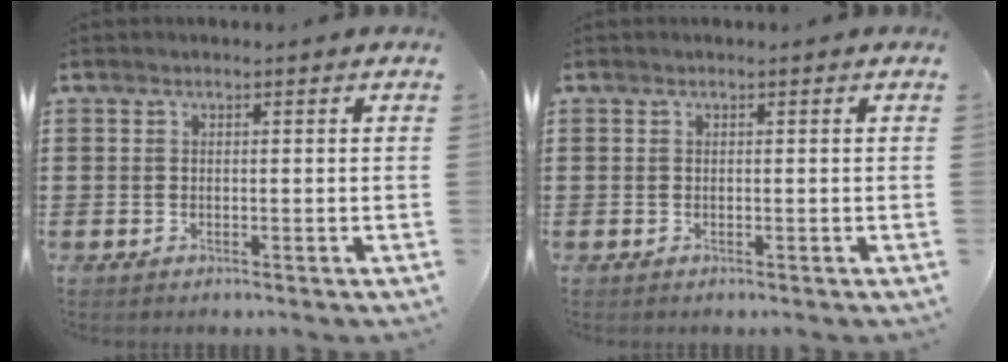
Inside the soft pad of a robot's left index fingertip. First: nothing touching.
{"total": 0.0}